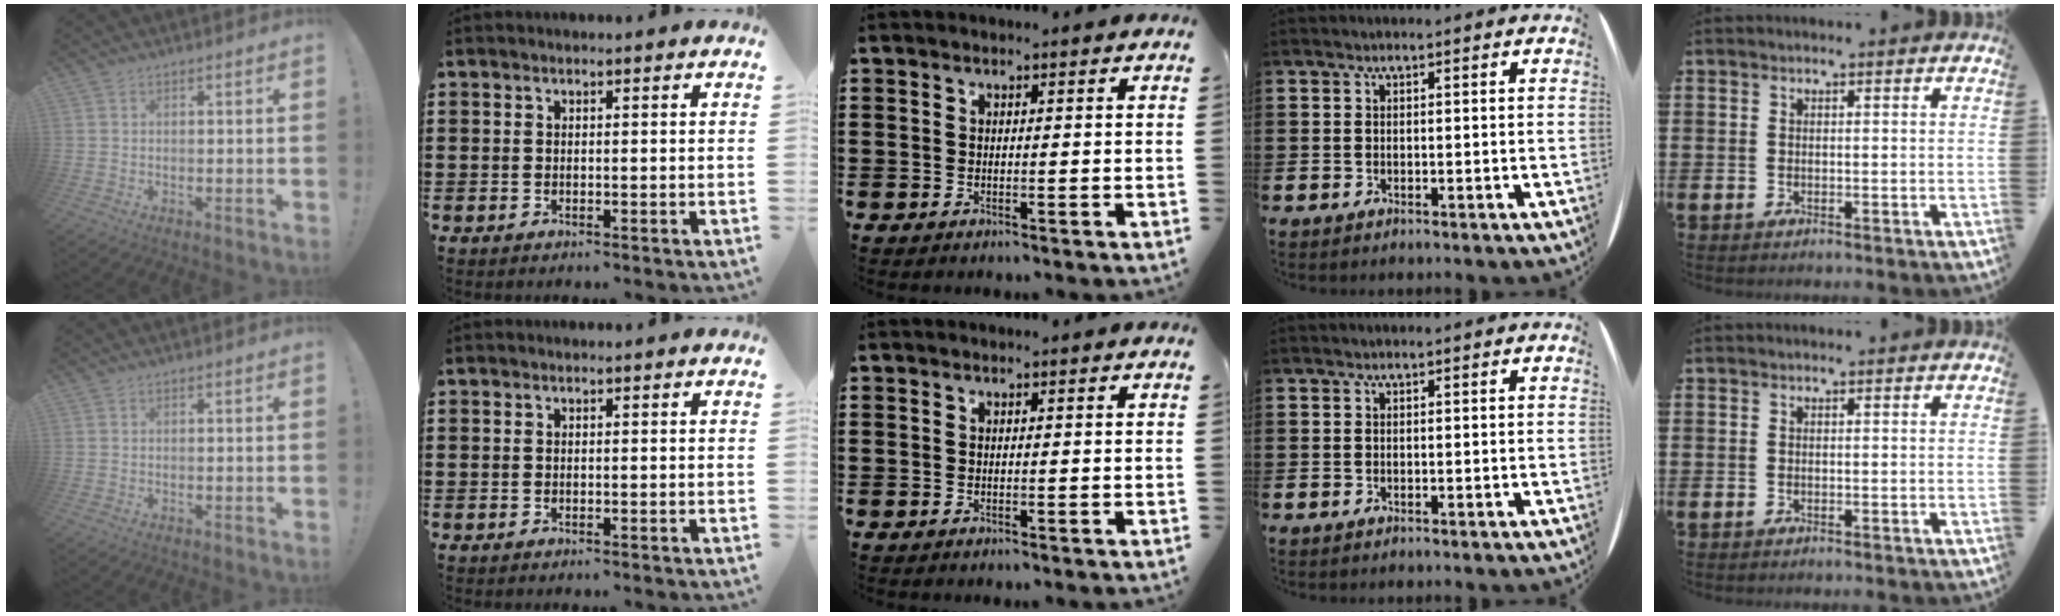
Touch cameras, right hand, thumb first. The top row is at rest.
{}